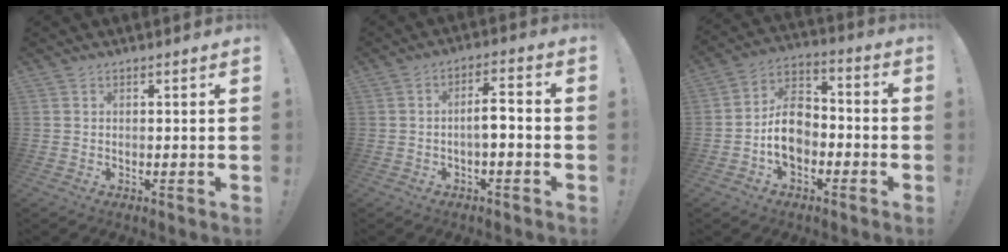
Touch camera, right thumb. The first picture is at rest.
{"total": 5.6, "force": [-1.5, 1.7, 5.2], "torque": [-0.082, 0.009, -0.028]}
{"total": 12.3, "force": [-3.3, 8.7, 8.0], "torque": [-0.142, 0.026, -0.054]}